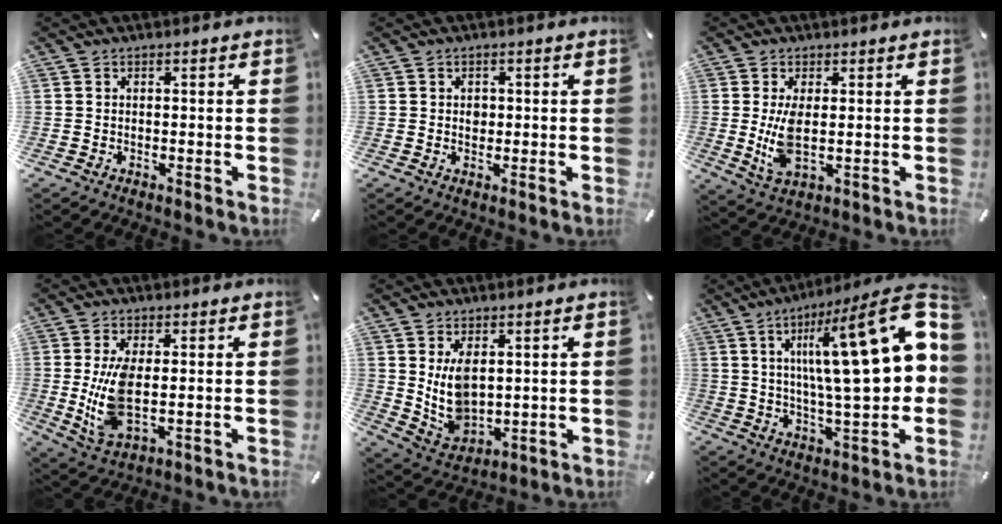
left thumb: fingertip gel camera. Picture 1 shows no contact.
{"total": 1.6, "force": [0.2, 1.4, 0.8], "torque": [-0.001, -0.001, -0.001]}
{"total": 7.0, "force": [0.7, 2.8, 6.4], "torque": [-0.135, -0.013, 0.010]}
{"total": 10.4, "force": [0.7, 4.4, 9.4], "torque": [-0.206, -0.024, 0.011]}
{"total": 9.1, "force": [3.2, 6.0, 6.0], "torque": [-0.145, -0.021, 0.059]}
{"total": 28.2, "force": [7.5, 8.3, 25.9], "torque": [-0.392, -0.056, 0.117]}